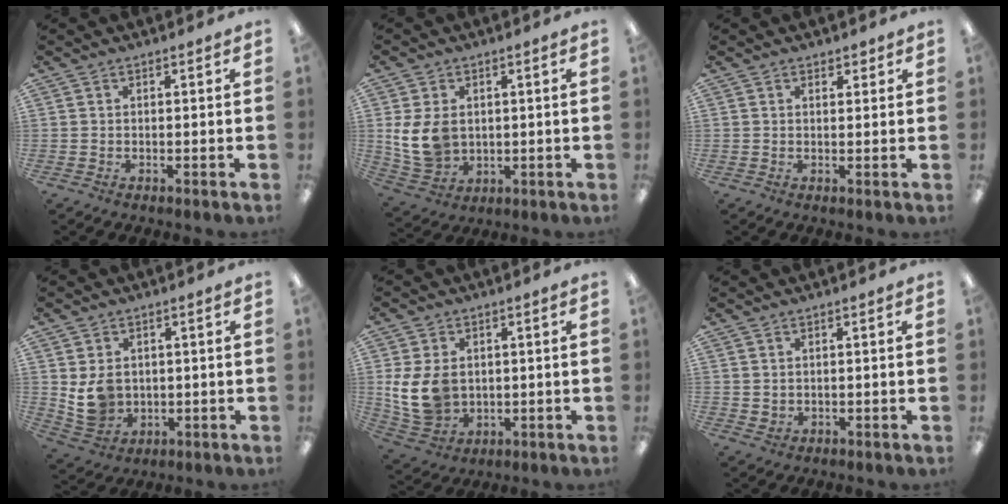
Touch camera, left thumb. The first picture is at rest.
{"total": 10.1, "force": [1.2, 7.8, 6.4], "torque": [-0.159, 0.004, 0.022]}
{"total": 1.5, "force": [1.1, 1.0, 0.2], "torque": [0.004, -0.001, 0.019]}
{"total": 7.5, "force": [1.1, 6.4, 3.7], "torque": [-0.074, 0.002, 0.022]}
{"total": 11.8, "force": [0.8, 9.0, 7.5], "torque": [-0.184, 0.003, 0.017]}
{"total": 1.4, "force": [0.9, 1.1, 0.2], "torque": [-0.004, 0.002, 0.015]}